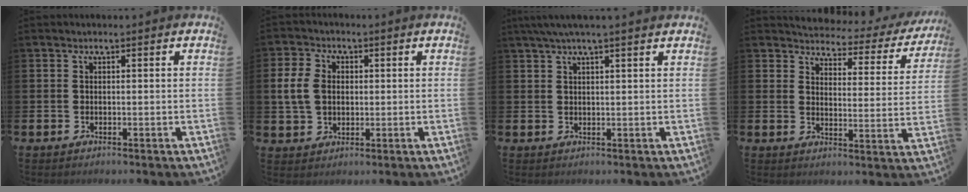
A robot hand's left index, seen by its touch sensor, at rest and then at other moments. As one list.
[{"total": 5.5, "force": [1.1, 4.2, 3.3], "torque": [-0.064, 0.010, 0.015]}, {"total": 3.1, "force": [2.5, -0.1, 1.9], "torque": [-0.048, 0.002, 0.047]}, {"total": 3.7, "force": [3.5, 1.1, 0.7], "torque": [-0.025, -0.036, 0.050]}]